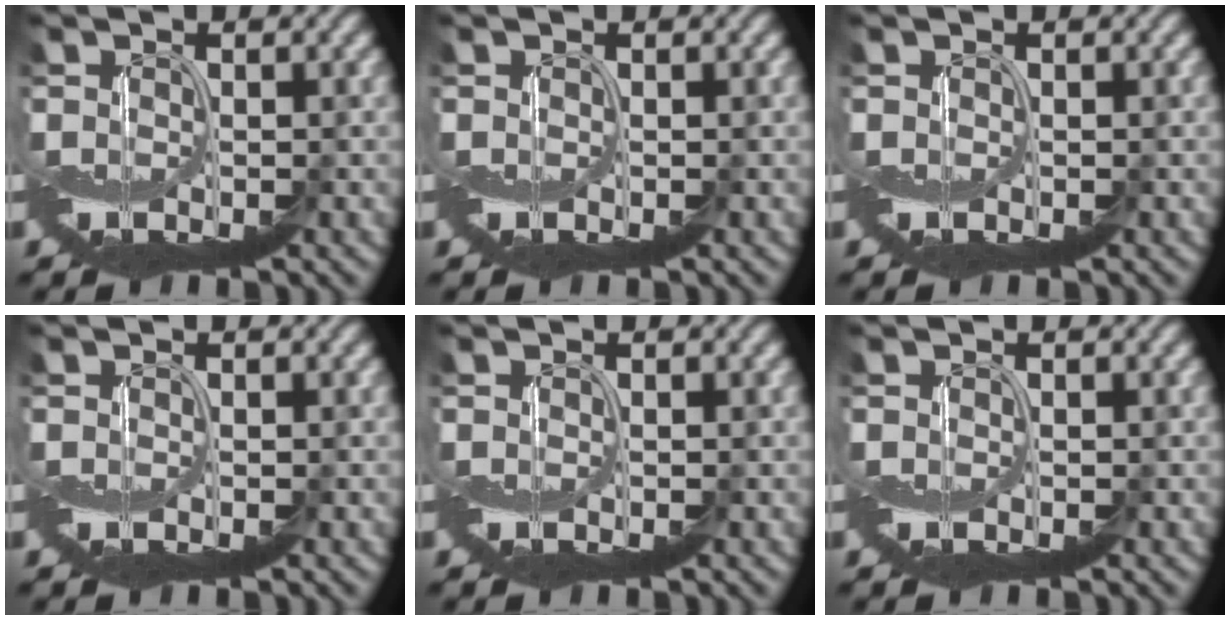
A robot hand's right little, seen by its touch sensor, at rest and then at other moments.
{"total": 0.0}
{"total": 0.0}
{"total": 0.0}
{"total": 0.0}
{"total": 0.0}